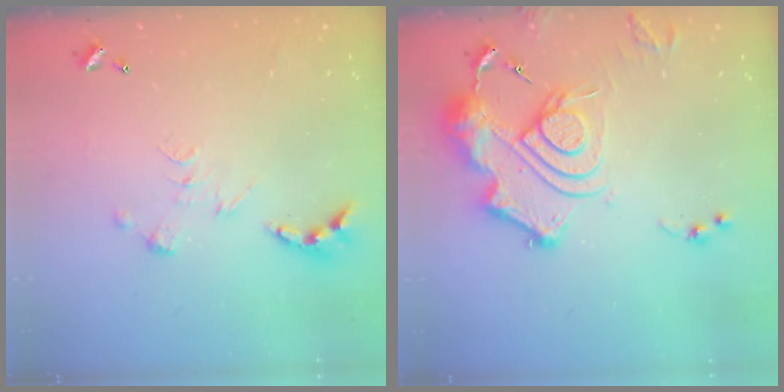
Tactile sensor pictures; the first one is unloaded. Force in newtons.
{"total": 16.8, "press": 16.7, "slide": 2.0}